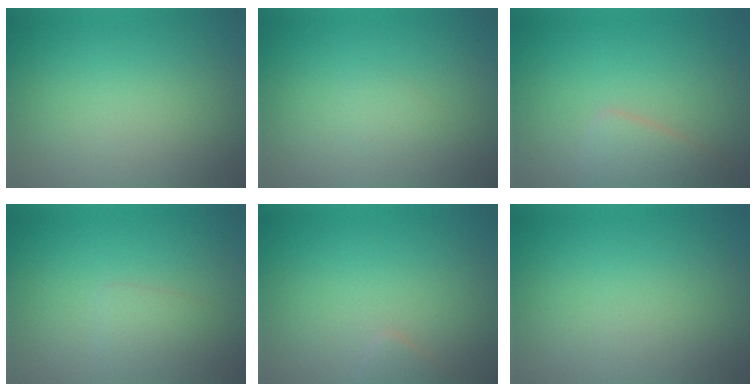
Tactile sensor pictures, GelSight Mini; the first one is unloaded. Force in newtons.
{"total": 0.6, "press": 0.6, "slide": 0.1}
{"total": 2.4, "press": 2.4, "slide": 0.1}
{"total": 1.3, "press": 1.3, "slide": 0.1}
{"total": 1.0, "press": 1.0, "slide": 0.1}
{"total": 0.0}